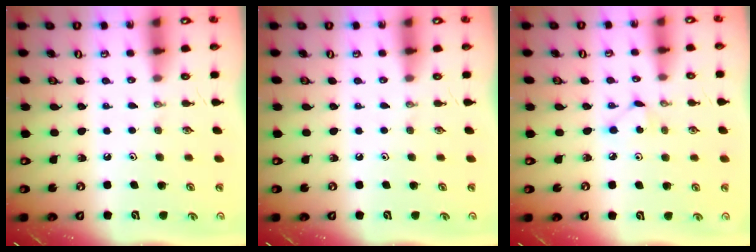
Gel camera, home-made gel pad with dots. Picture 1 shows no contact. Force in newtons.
{"total": 0.0}
{"total": 3.2, "press": 3.2, "slide": 0.5}